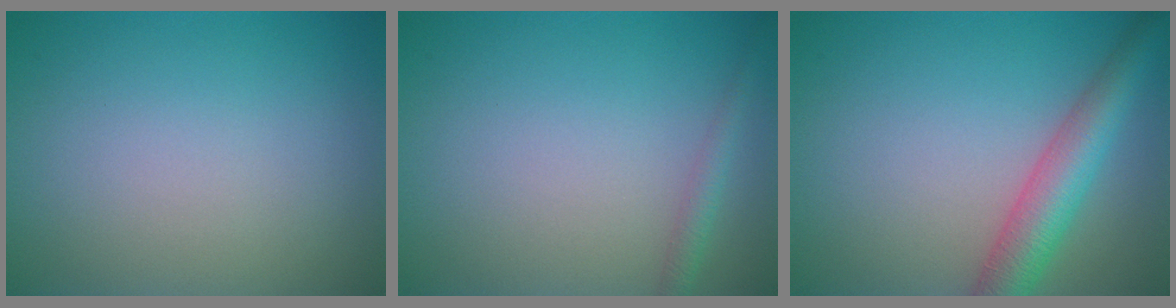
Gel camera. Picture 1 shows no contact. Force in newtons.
{"total": 1.4, "press": 1.4, "slide": 0.1}
{"total": 5.1, "press": 5.1, "slide": 0.2}